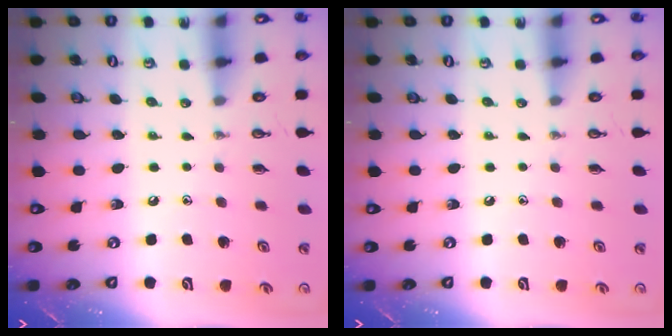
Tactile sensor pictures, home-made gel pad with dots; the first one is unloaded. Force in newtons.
{"total": 0.0}